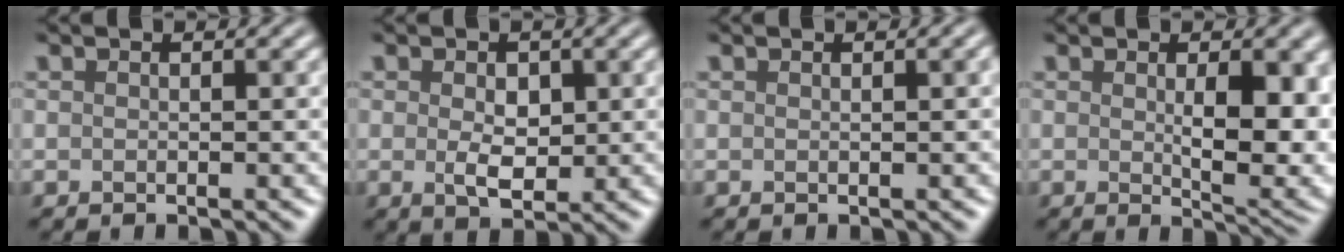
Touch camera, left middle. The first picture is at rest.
{"total": 2.6, "force": [0.2, 1.6, 2.1], "torque": [-0.038, -0.002, 0.008]}
{"total": 1.4, "force": [0.3, 0.6, 1.2], "torque": [-0.008, 0.004, -0.001]}
{"total": 6.2, "force": [0.4, 2.0, 5.9], "torque": [-0.079, -0.008, 0.018]}